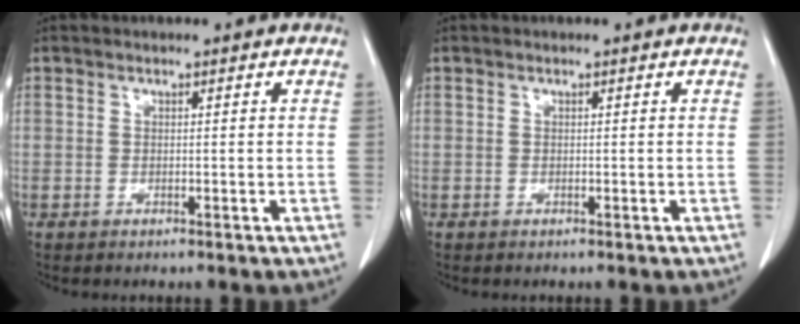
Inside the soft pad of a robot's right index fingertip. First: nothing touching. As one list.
[{"total": 0.0}]